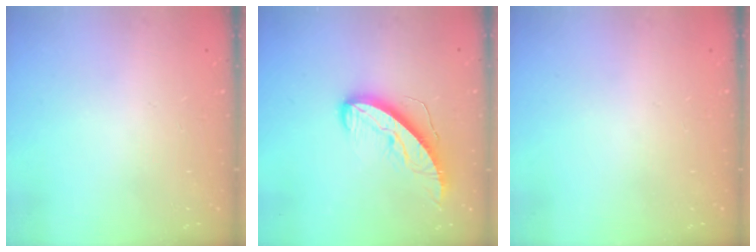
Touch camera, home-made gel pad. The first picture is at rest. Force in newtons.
{"total": 11.1, "press": 11.1, "slide": 1.0}
{"total": 0.0}